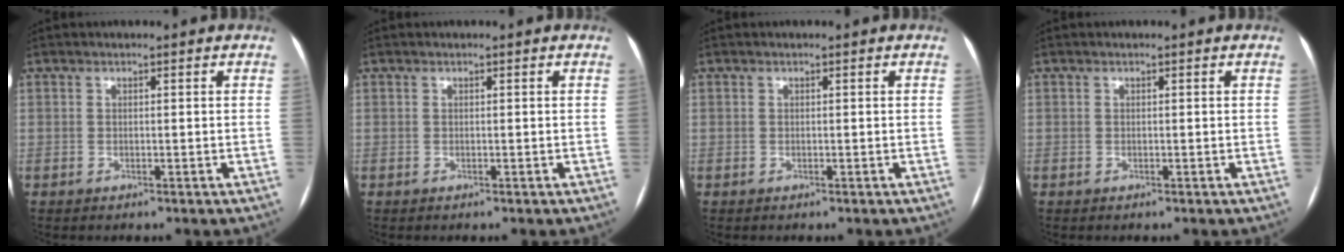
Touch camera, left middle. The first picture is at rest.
{"total": 0.0}
{"total": 0.0}
{"total": 0.0}